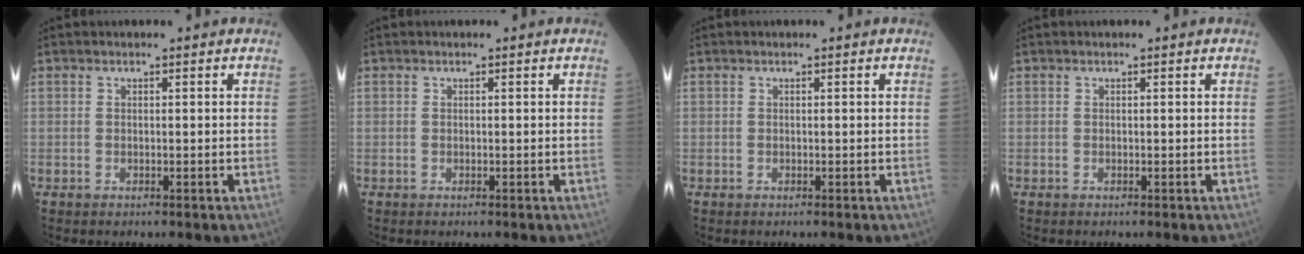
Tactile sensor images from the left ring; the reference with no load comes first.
{"total": 0.0}
{"total": 0.0}
{"total": 0.0}